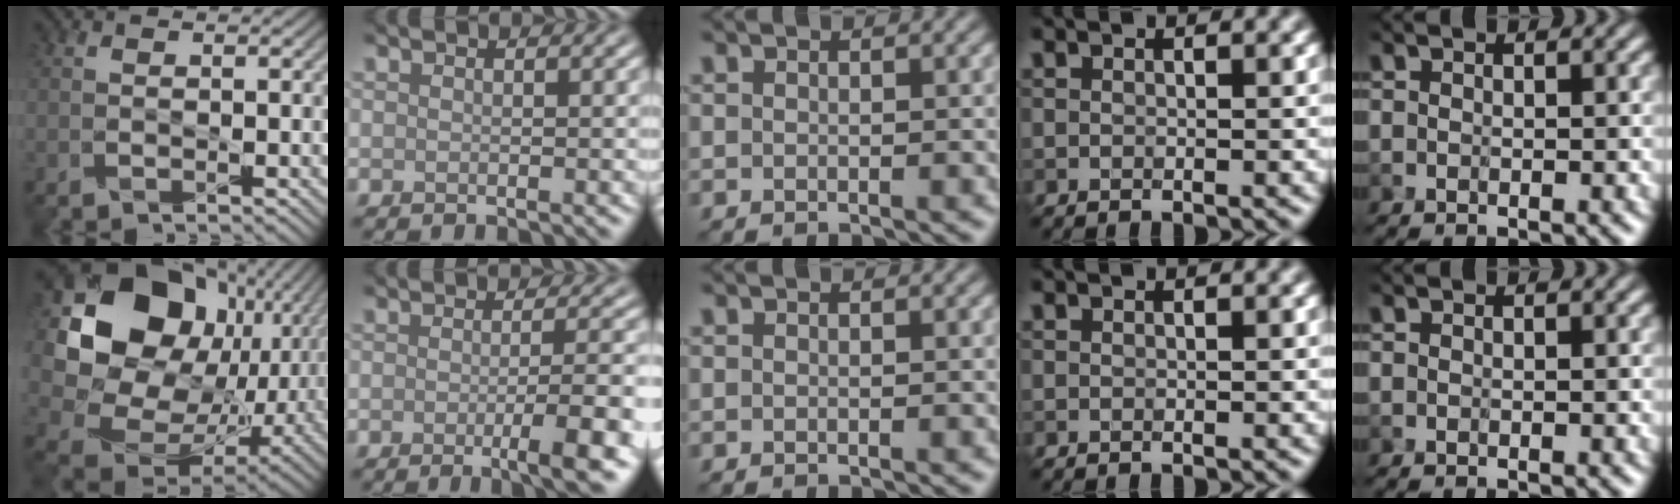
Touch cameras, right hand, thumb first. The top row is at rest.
{"thumb": {"total": 20.8, "force": [4.4, 16.0, 12.6], "torque": [-0.280, -0.011, 0.107]}, "index": {"total": 5.7, "force": [-2.0, 1.0, 5.2], "torque": [-0.073, -0.001, -0.034]}}